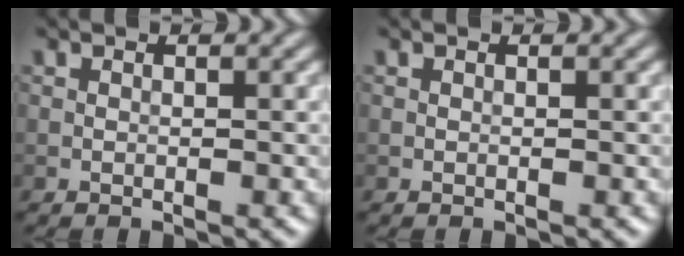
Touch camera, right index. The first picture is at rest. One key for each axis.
{"total": 0.0}